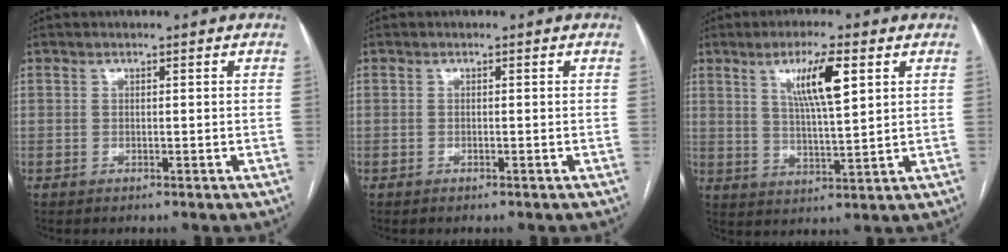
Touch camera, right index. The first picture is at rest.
{"total": 0.0}
{"total": 8.6, "force": [3.8, 1.0, 7.7], "torque": [-0.139, -0.001, 0.068]}